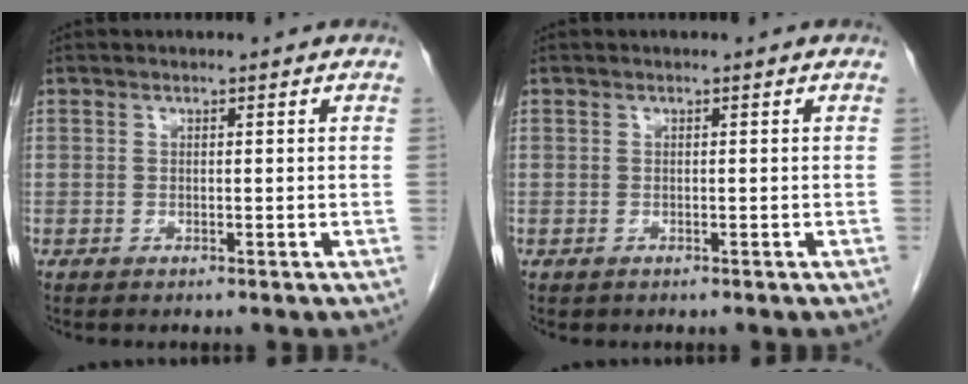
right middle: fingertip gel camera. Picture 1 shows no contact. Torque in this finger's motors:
{"motor_torque": [0.24, 0.05, -0.05, 0.00]}